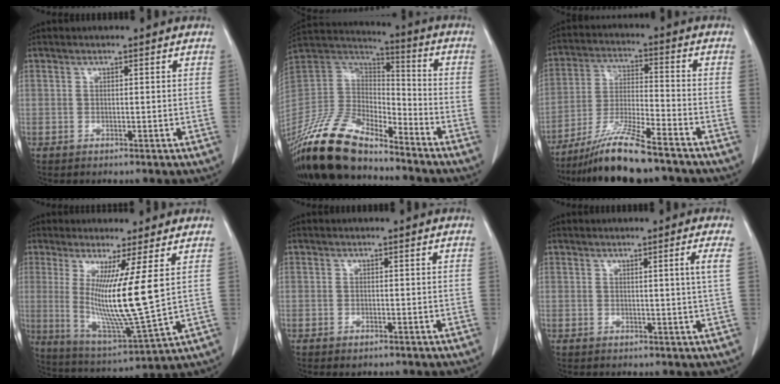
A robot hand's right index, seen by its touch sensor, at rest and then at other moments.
{"total": 18.7, "force": [-15.4, 6.0, 8.8], "torque": [-0.186, 0.004, -0.296]}
{"total": 11.4, "force": [-9.1, 0.5, 6.7], "torque": [-0.128, -0.023, -0.166]}
{"total": 12.9, "force": [2.5, -1.0, 12.6], "torque": [-0.238, -0.047, 0.048]}
{"total": 0.6, "force": [-0.4, 0.3, 0.3], "torque": [-0.008, 0.000, -0.003]}
{"total": 2.5, "force": [0.8, -1.0, 2.2], "torque": [-0.032, -0.009, 0.016]}